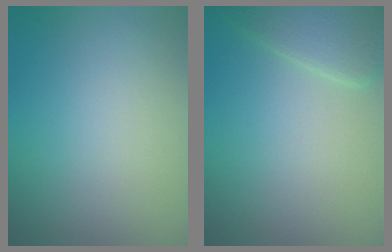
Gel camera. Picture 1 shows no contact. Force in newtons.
{"total": 3.0, "press": 2.9, "slide": 0.2}